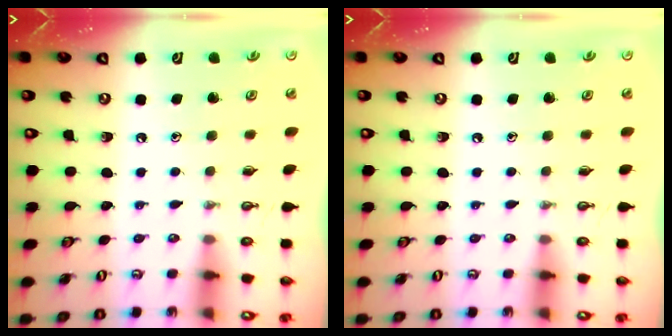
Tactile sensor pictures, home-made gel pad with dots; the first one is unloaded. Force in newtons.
{"total": 0.0}